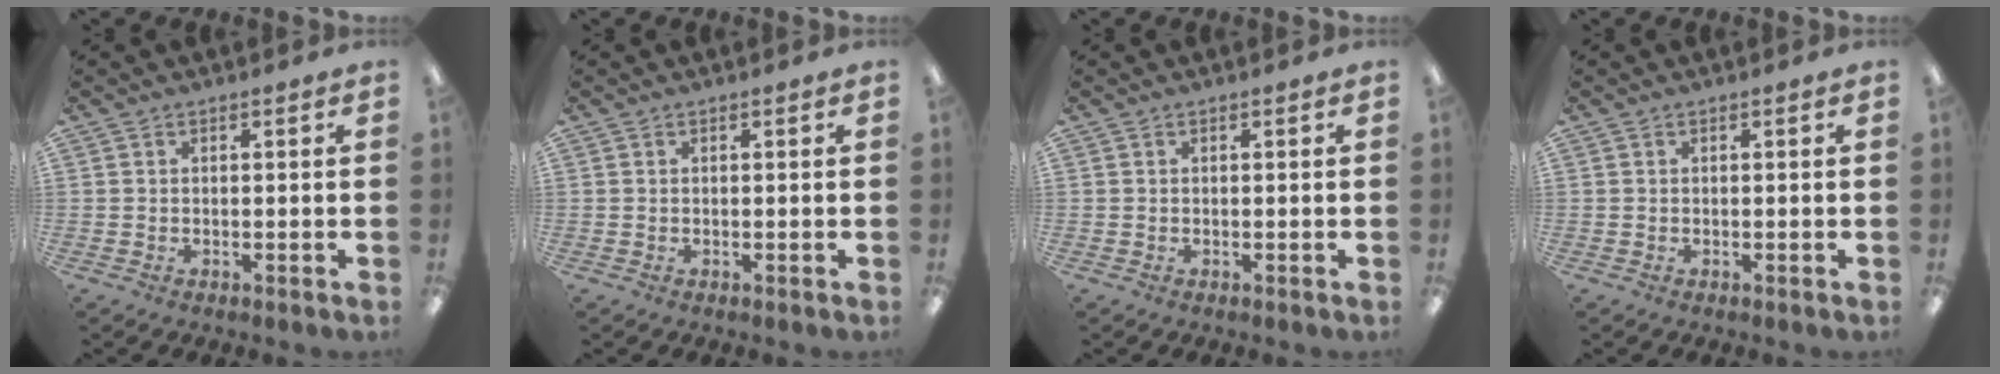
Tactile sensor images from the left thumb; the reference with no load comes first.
{"total": 0.0}
{"total": 0.0}
{"total": 0.0}